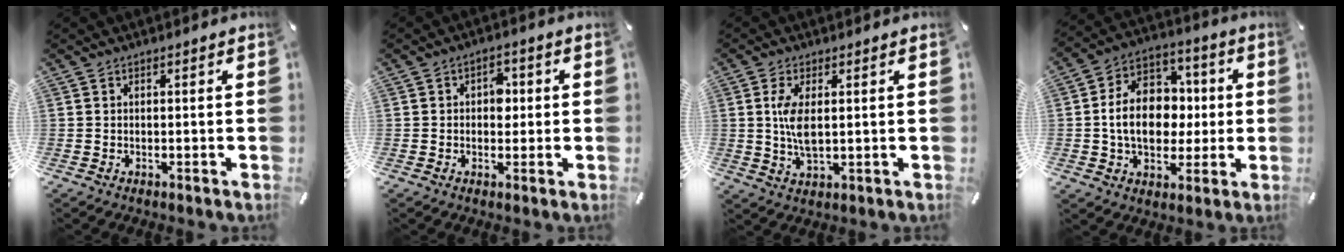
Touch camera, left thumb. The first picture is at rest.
{"total": 4.4, "force": [0.1, 3.2, 3.0], "torque": [-0.028, -0.001, -0.009]}
{"total": 6.6, "force": [0.9, 2.7, 5.9], "torque": [-0.136, -0.008, 0.007]}
{"total": 14.8, "force": [-0.7, 11.6, 9.2], "torque": [-0.170, 0.015, -0.009]}